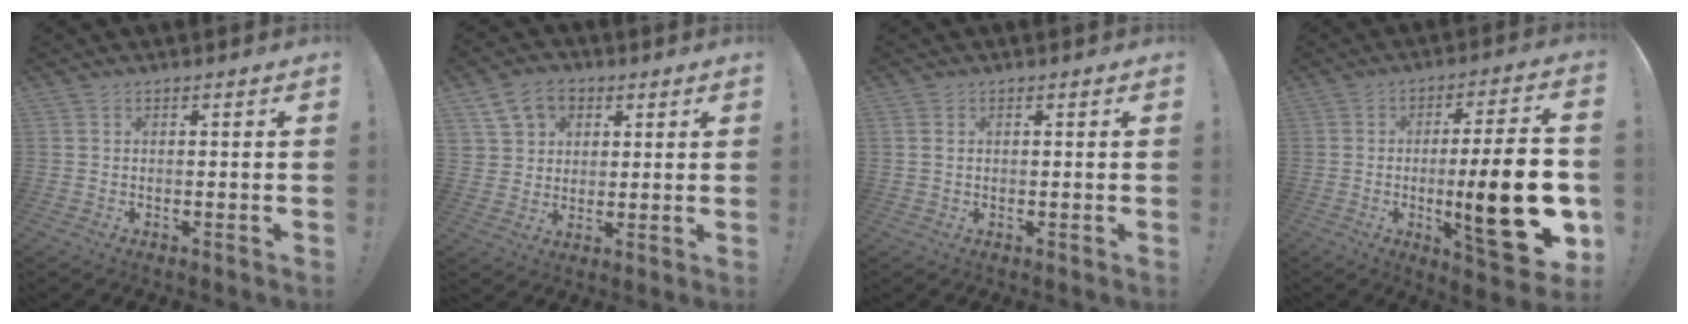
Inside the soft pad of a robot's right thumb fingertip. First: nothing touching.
{"total": 10.1, "force": [4.8, 8.0, 3.9], "torque": [-0.056, -0.014, 0.096]}
{"total": 1.3, "force": [0.4, 1.0, 0.8], "torque": [-0.016, 0.004, 0.009]}
{"total": 23.5, "force": [-3.7, 5.6, 22.5], "torque": [-0.342, -0.003, -0.051]}